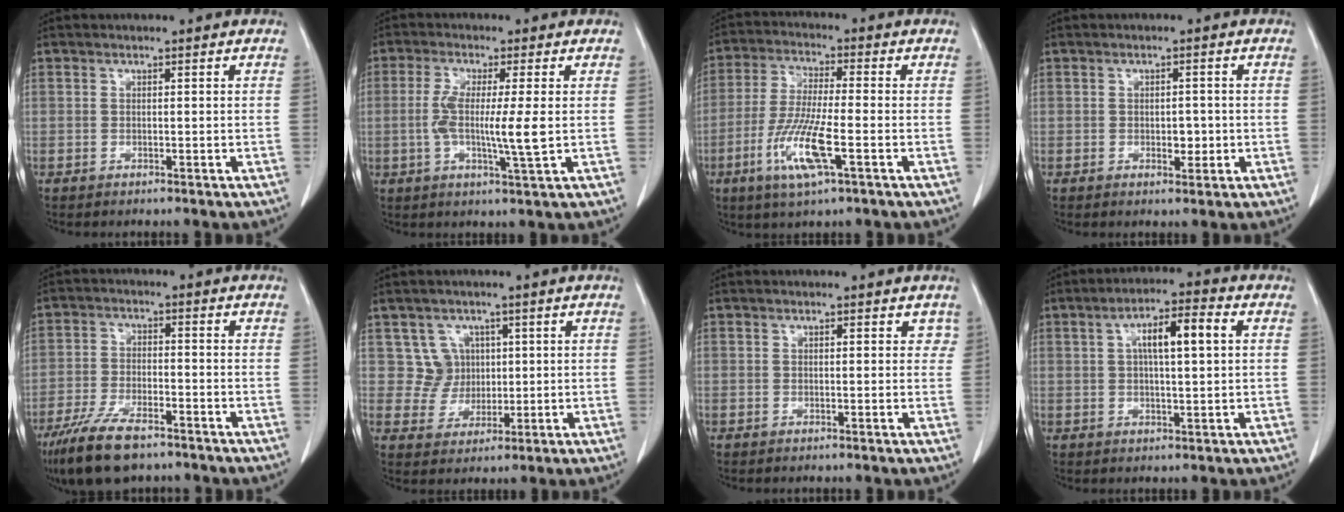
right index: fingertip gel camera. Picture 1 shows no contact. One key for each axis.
{"total": 8.0, "fx": -0.5, "fy": 0.3, "fz": 8.0, "tx": -0.155, "ty": -0.010, "tz": -0.014}
{"total": 10.8, "fx": -4.1, "fy": 1.4, "fz": 9.9, "tx": -0.204, "ty": -0.018, "tz": -0.079}
{"total": 2.8, "fx": -0.5, "fy": 1.6, "fz": 2.3, "tx": -0.032, "ty": 0.002, "tz": -0.002}
{"total": 11.5, "fx": -8.2, "fy": 3.7, "fz": 7.2, "tx": -0.139, "ty": -0.017, "tz": -0.144}
{"total": 5.0, "fx": 1.5, "fy": 4.8, "fz": 0.0, "tx": 0.007, "ty": 0.015, "tz": 0.033}
{"total": 1.8, "fx": 0.7, "fy": 1.2, "fz": 1.2, "tx": -0.009, "ty": 0.008, "tz": 0.003}
{"total": 8.3, "fx": 1.9, "fy": 1.9, "fz": 7.9, "tx": -0.140, "ty": 0.019, "tz": 0.031}